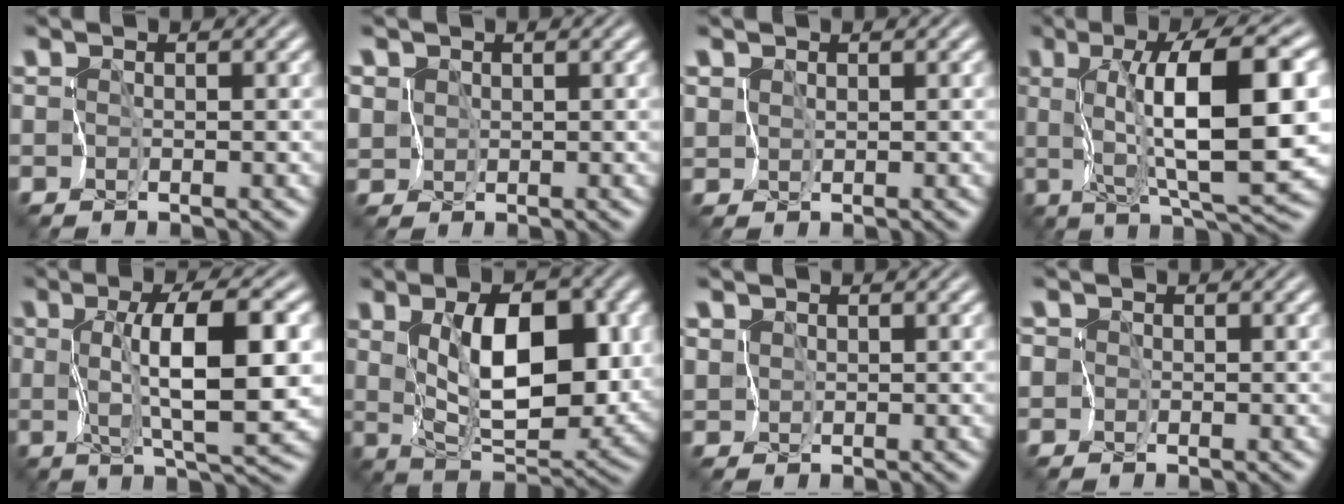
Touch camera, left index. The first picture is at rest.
{"total": 4.3, "force": [2.1, 3.5, 1.4], "torque": [-0.033, 0.031, 0.021]}
{"total": 1.9, "force": [1.2, 1.4, 0.6], "torque": [-0.005, 0.017, 0.014]}
{"total": 10.8, "force": [1.9, 2.1, 10.4], "torque": [-0.144, 0.013, 0.036]}
{"total": 7.8, "force": [1.2, 1.9, 7.4], "torque": [-0.124, 0.003, 0.027]}
{"total": 9.0, "force": [2.0, 4.4, 7.5], "torque": [-0.130, -0.009, 0.048]}
{"total": 3.1, "force": [1.4, 2.5, 1.0], "torque": [-0.015, 0.024, 0.010]}
{"total": 2.7, "force": [-0.1, 2.5, 0.9], "torque": [-0.004, 0.022, -0.034]}